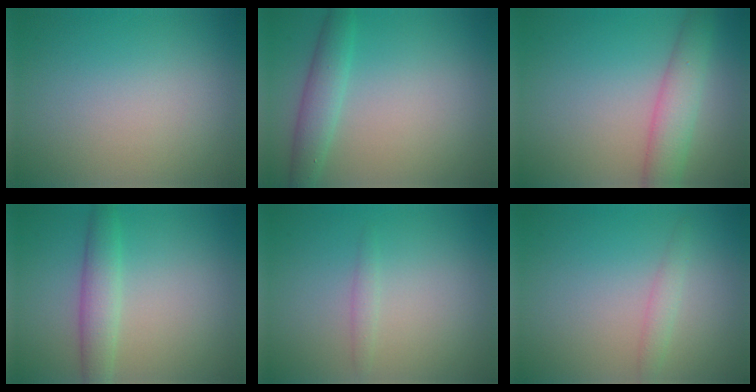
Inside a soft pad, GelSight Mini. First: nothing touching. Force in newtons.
{"total": 2.8, "press": 2.8, "slide": 0.1}
{"total": 3.9, "press": 3.9, "slide": 0.1}
{"total": 3.0, "press": 3.0, "slide": 0.0}
{"total": 0.9, "press": 0.9, "slide": 0.1}
{"total": 1.3, "press": 1.3, "slide": 0.0}